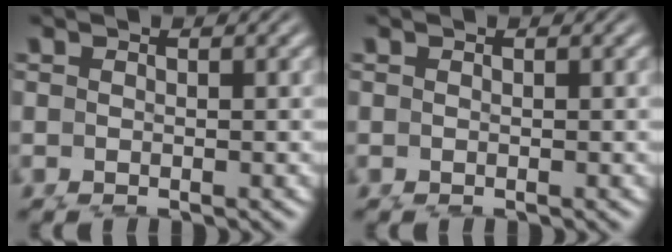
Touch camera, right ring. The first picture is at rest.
{"total": 0.0}